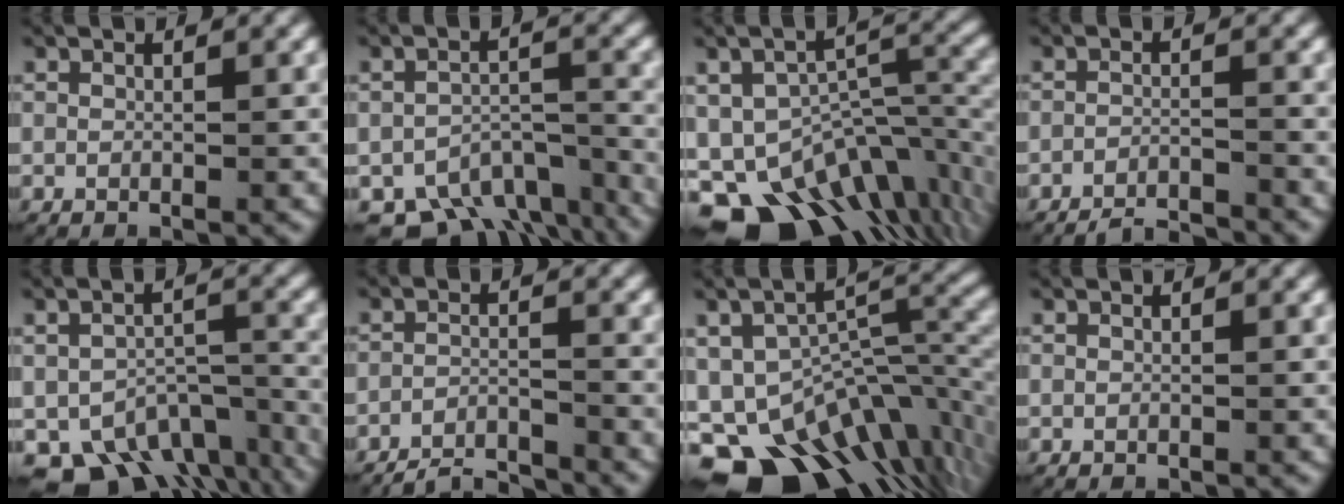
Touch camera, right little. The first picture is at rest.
{"total": 8.2, "force": [-6.4, 4.1, 3.3], "torque": [-0.040, -0.014, -0.103]}
{"total": 16.7, "force": [-8.9, 11.2, 8.6], "torque": [-0.147, -0.048, -0.133]}
{"total": 7.7, "force": [-7.5, 1.5, 0.9], "torque": [0.005, -0.019, -0.123]}
{"total": 10.5, "force": [-6.9, 6.4, 4.5], "torque": [-0.063, -0.024, -0.108]}
{"total": 7.4, "force": [-7.2, 1.4, 1.0], "torque": [-0.003, -0.021, -0.119]}
{"total": 18.4, "force": [-9.7, 12.1, 9.9], "torque": [-0.170, -0.057, -0.139]}
{"total": 0.0}